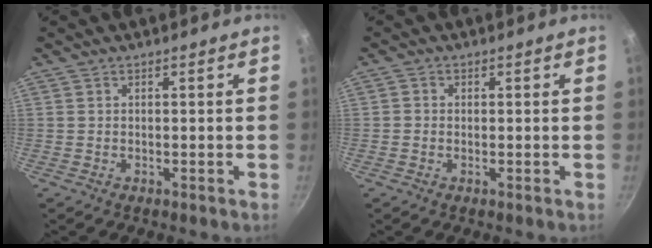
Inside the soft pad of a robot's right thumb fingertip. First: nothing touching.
{"total": 1.0, "force": [-0.1, 1.0, 0.4], "torque": [-0.006, 0.003, -0.004]}